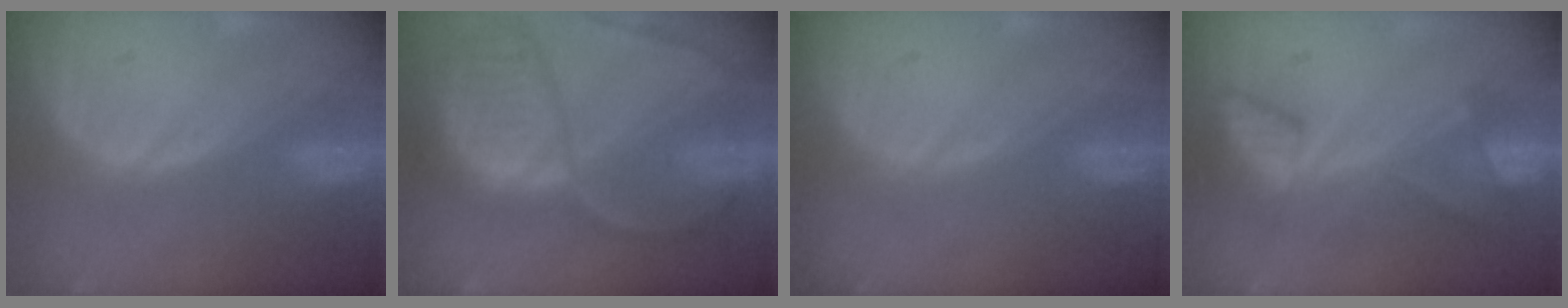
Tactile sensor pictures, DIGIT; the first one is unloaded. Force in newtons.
{"total": 11.0, "press": 9.2, "slide": 6.1}
{"total": 0.0}
{"total": 8.1, "press": 7.0, "slide": 3.9}